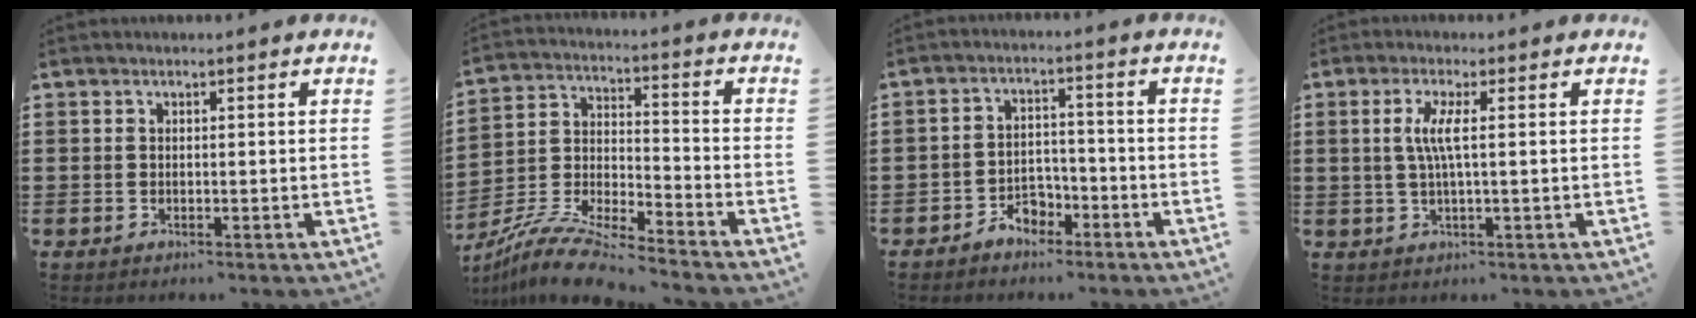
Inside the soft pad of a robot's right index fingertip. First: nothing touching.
{"total": 9.8, "force": [-9.1, 0.5, 3.6], "torque": [-0.080, 0.008, -0.185]}
{"total": 3.9, "force": [-3.1, 2.1, 1.2], "torque": [-0.022, 0.012, -0.060]}
{"total": 4.1, "force": [0.2, 0.0, 4.0], "torque": [-0.091, -0.012, -0.004]}